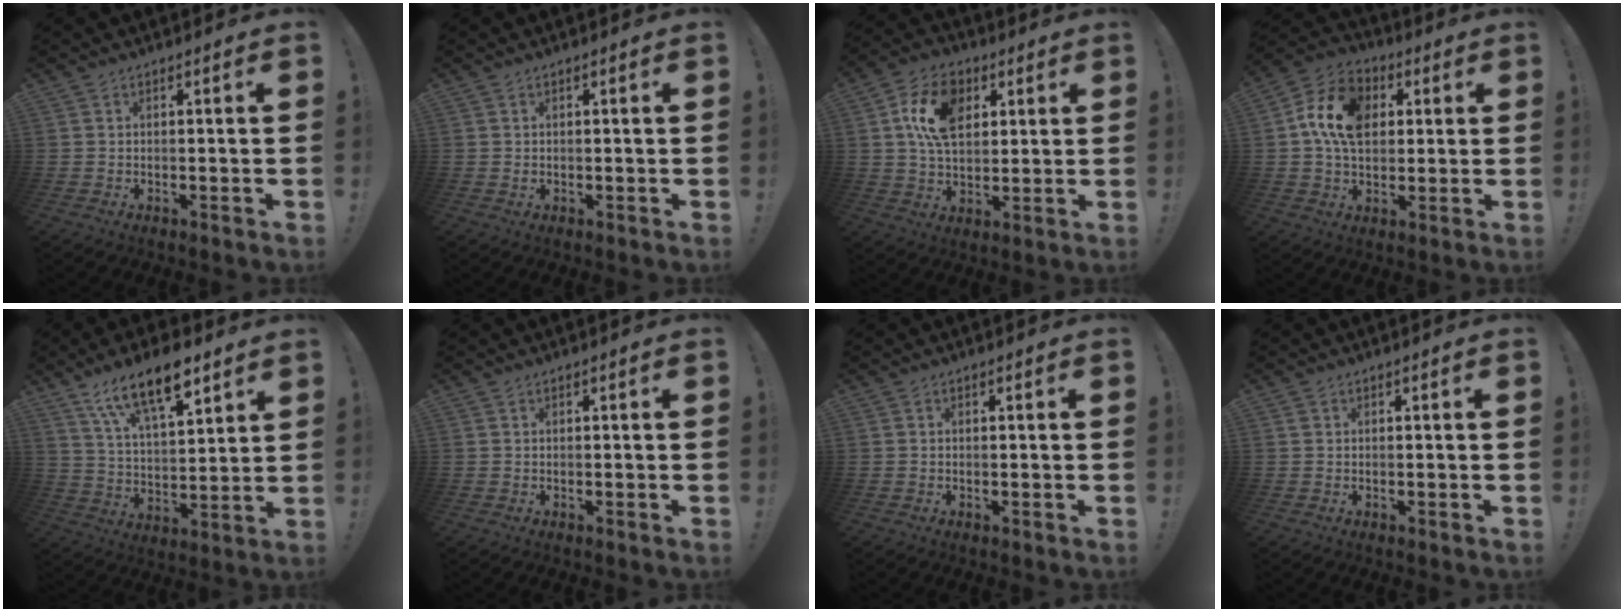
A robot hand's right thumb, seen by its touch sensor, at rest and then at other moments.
{"total": 0.0}
{"total": 15.2, "force": [5.0, 10.5, 9.8], "torque": [-0.175, -0.001, 0.095]}
{"total": 14.7, "force": [3.4, 10.7, 9.5], "torque": [-0.157, 0.006, 0.067]}
{"total": 14.9, "force": [10.1, 5.6, 9.4], "torque": [-0.167, -0.050, 0.178]}
{"total": 0.0}
{"total": 0.0}
{"total": 0.6, "force": [0.3, 0.5, 0.1], "torque": [-0.003, 0.001, 0.005]}